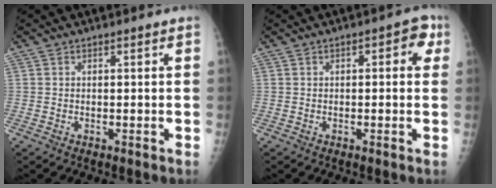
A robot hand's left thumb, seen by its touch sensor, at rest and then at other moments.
{"total": 4.2, "force": [1.1, 2.1, 3.5], "torque": [-0.020, 0.008, 0.004]}